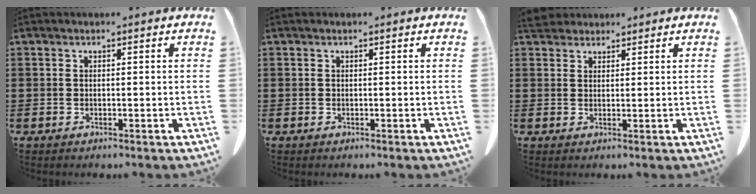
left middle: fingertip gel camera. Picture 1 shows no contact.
{"total": 0.0}
{"total": 3.5, "force": [3.2, 1.1, 0.9], "torque": [-0.028, -0.001, 0.063]}